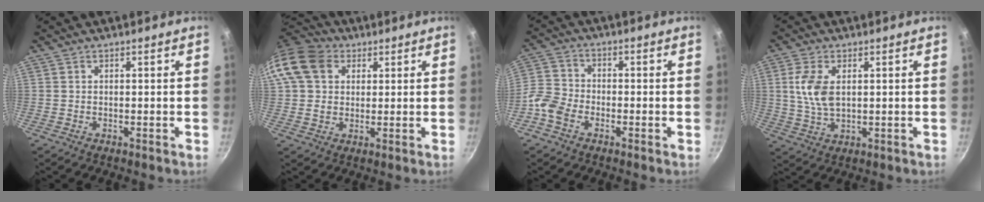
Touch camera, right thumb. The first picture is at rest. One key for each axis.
{"total": 12.7, "fx": 3.9, "fy": 10.1, "fz": 6.7, "tx": -0.116, "ty": 0.015, "tz": 0.059}
{"total": 5.7, "fx": -3.2, "fy": 3.9, "fz": 2.7, "tx": -0.050, "ty": 0.032, "tz": -0.077}
{"total": 7.8, "fx": 1.5, "fy": 4.3, "fz": 6.3, "tx": -0.128, "ty": -0.005, "tz": 0.032}